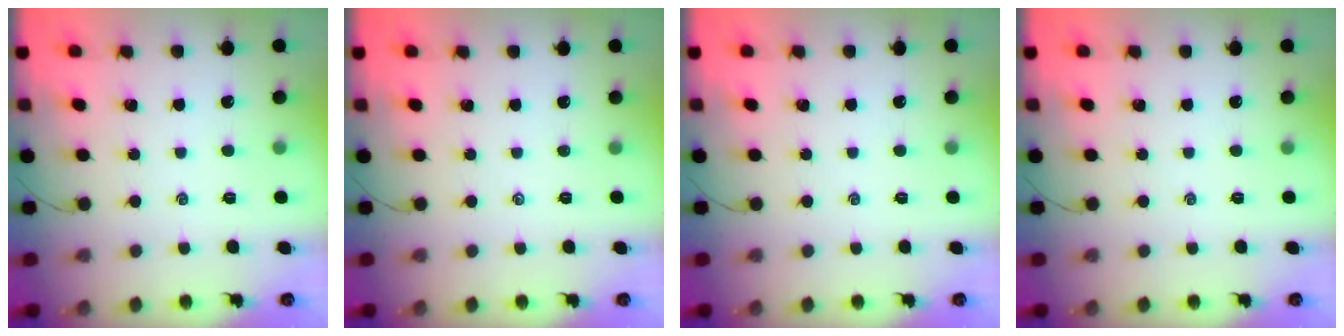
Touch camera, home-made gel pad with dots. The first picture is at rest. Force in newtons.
{"total": 0.0}
{"total": 0.0}
{"total": 0.0}